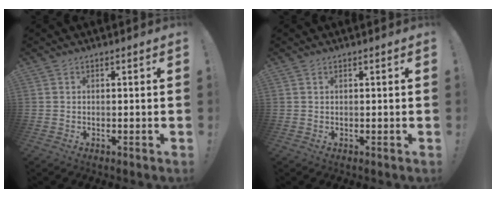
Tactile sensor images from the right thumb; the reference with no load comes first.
{"total": 0.0}